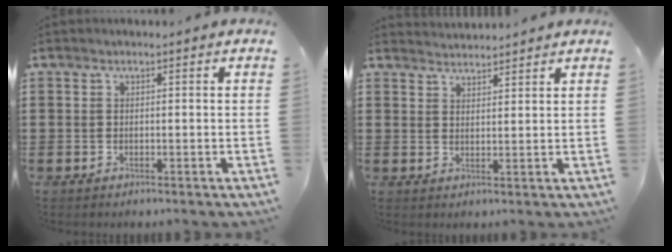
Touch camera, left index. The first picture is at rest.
{"total": 2.4, "force": [2.4, -0.2, -0.4], "torque": [0.002, -0.006, 0.047]}